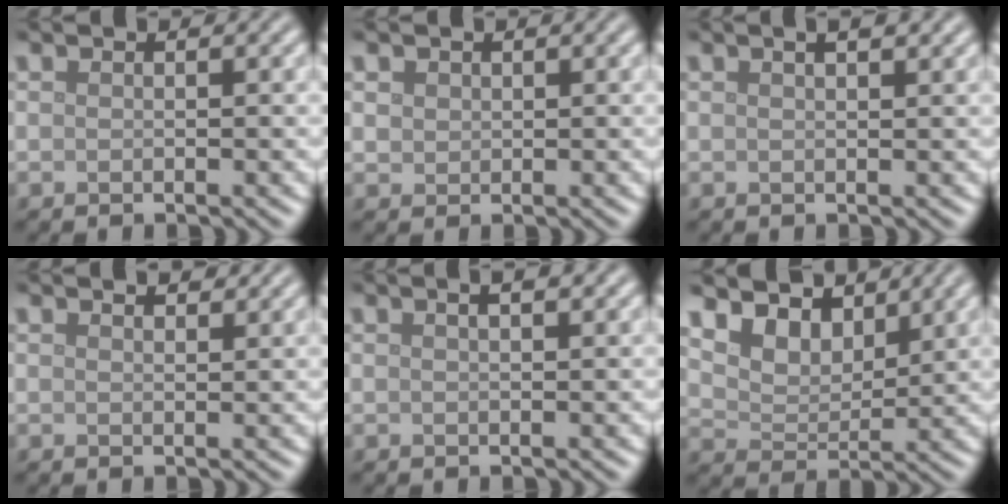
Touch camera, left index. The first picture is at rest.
{"total": 1.1, "force": [0.5, 1.0, 0.3], "torque": [-0.003, -0.001, 0.012]}
{"total": 2.3, "force": [1.5, 0.7, 1.6], "torque": [-0.009, 0.001, 0.010]}
{"total": 1.7, "force": [1.5, 0.4, 0.7], "torque": [-0.014, -0.002, 0.023]}
{"total": 2.5, "force": [1.5, 0.9, 1.8], "torque": [-0.011, 0.001, 0.004]}
{"total": 6.9, "force": [5.0, 3.8, 2.9], "torque": [-0.087, -0.007, 0.090]}